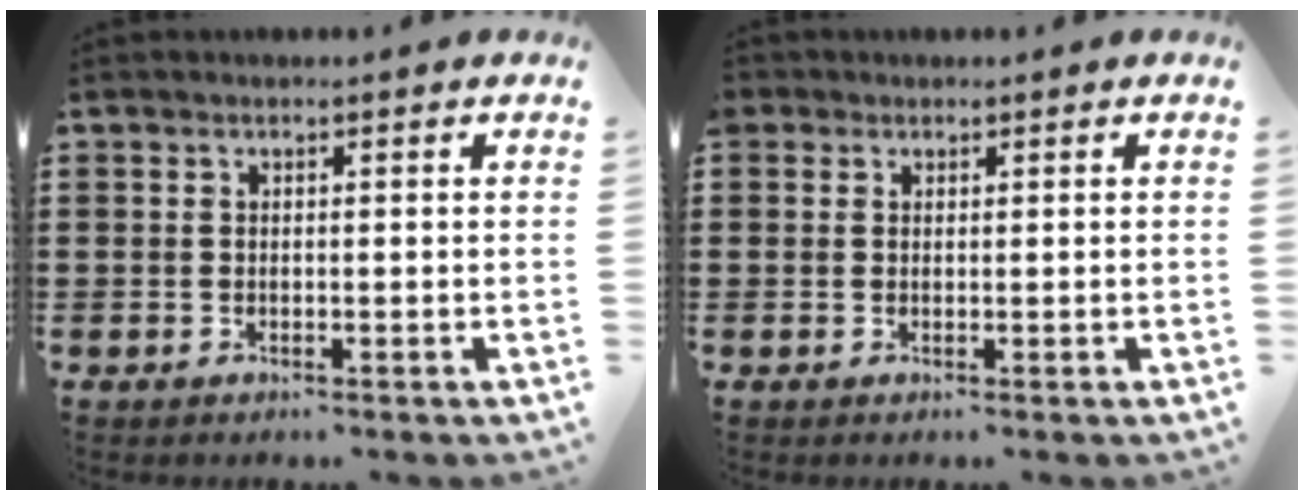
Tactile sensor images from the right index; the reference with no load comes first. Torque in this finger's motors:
{"motor_torque": [0.01, 0.04, 0.05, 0.01]}